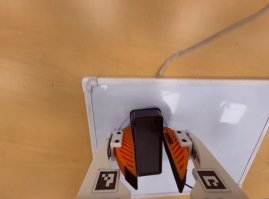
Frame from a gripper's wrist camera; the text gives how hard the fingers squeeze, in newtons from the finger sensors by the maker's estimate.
{"total": 10.2, "left": 11.7, "right": 8.8}